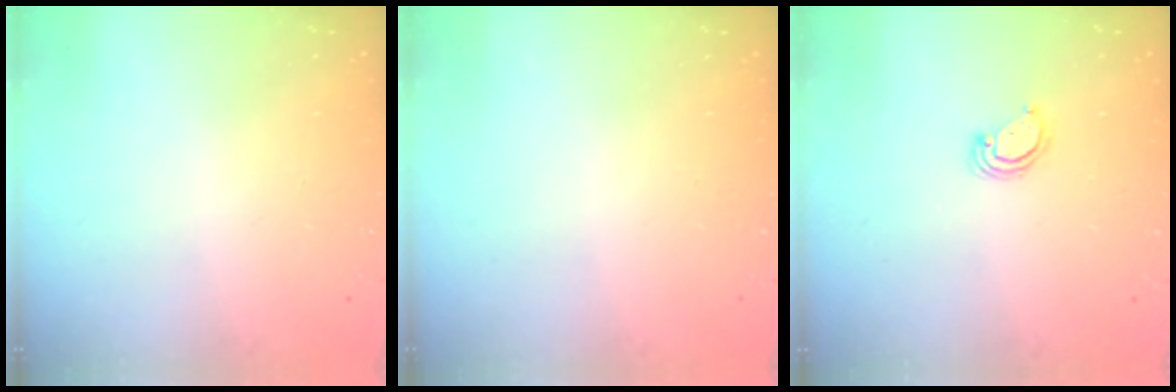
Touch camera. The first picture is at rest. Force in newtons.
{"total": 0.0}
{"total": 3.4, "press": 3.4, "slide": 0.3}